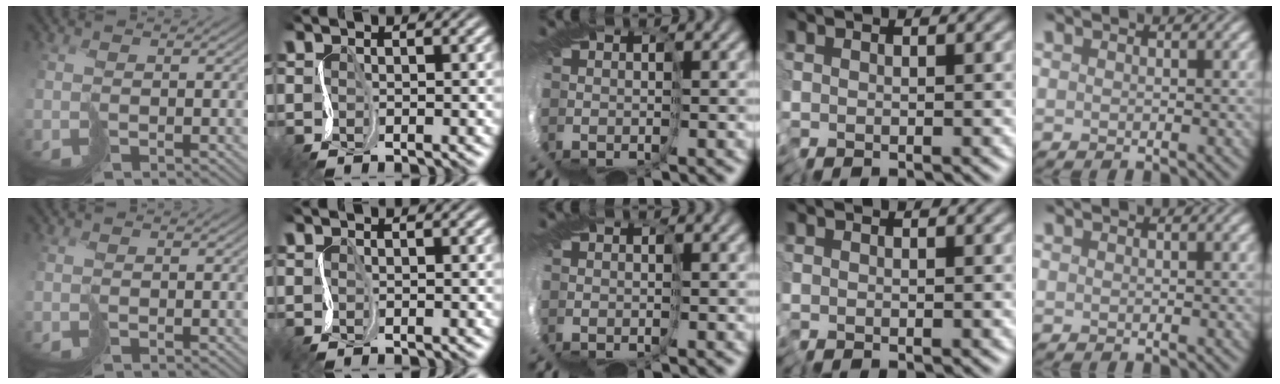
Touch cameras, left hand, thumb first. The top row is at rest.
{}